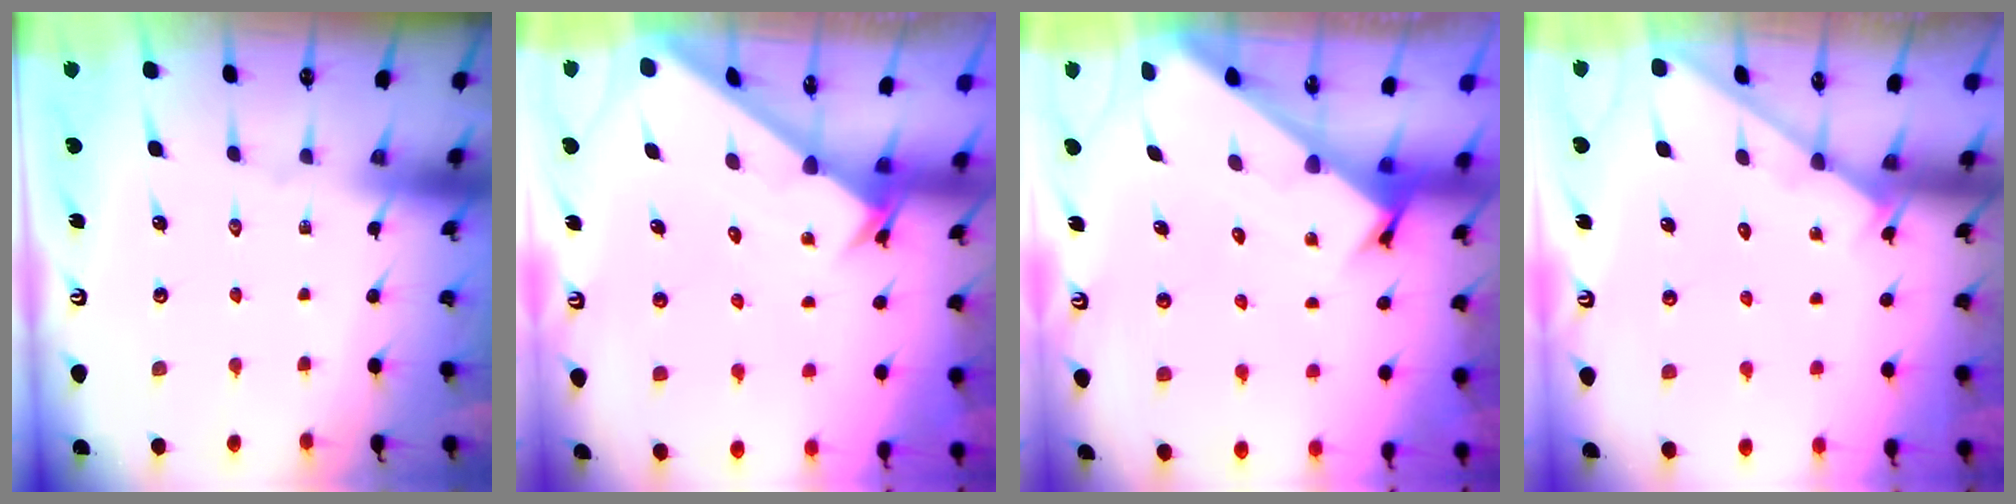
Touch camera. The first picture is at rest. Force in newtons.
{"total": 2.5, "press": 2.5, "slide": 0.2}
{"total": 2.4, "press": 2.4, "slide": 0.2}
{"total": 2.0, "press": 2.0, "slide": 0.2}